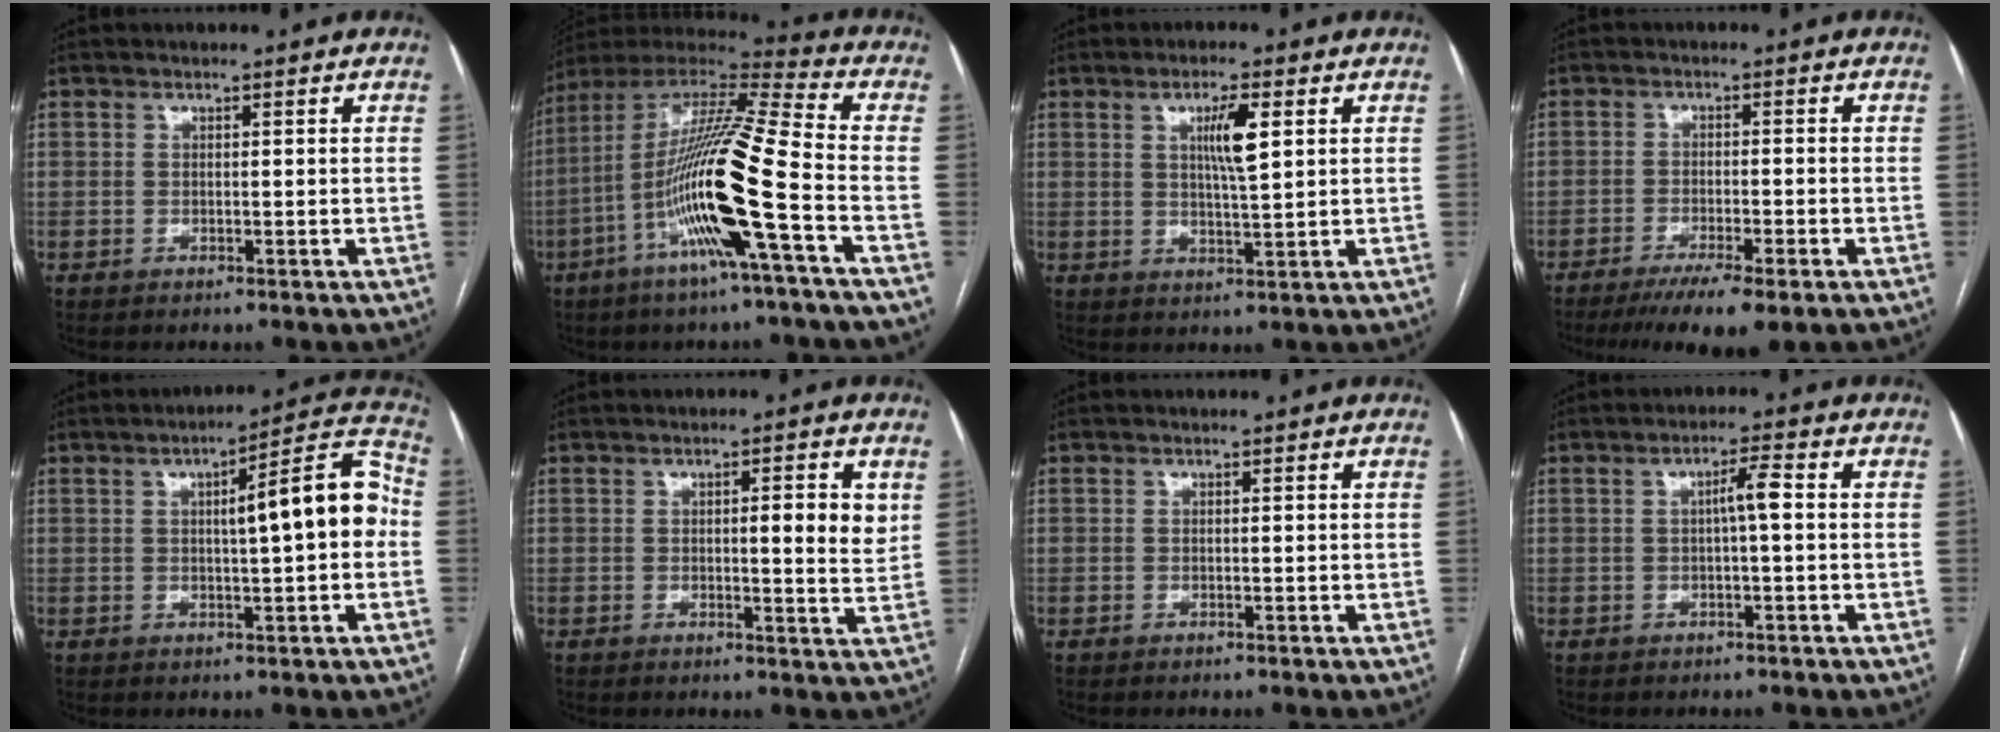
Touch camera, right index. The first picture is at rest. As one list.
[{"total": 19.3, "force": [-6.2, -0.1, 18.3], "torque": [-0.365, -0.007, -0.125]}, {"total": 5.3, "force": [1.8, 0.5, 5.0], "torque": [-0.089, -0.001, 0.032]}, {"total": 8.0, "force": [-5.6, 0.8, 5.7], "torque": [-0.087, -0.017, -0.089]}, {"total": 11.2, "force": [0.7, 1.8, 11.0], "torque": [-0.145, 0.035, 0.007]}, {"total": 4.9, "force": [1.2, 0.7, 4.7], "torque": [-0.061, -0.005, 0.012]}, {"total": 0.0}, {"total": 3.0, "force": [0.1, 0.2, 3.0], "torque": [-0.050, 0.007, 0.002]}]